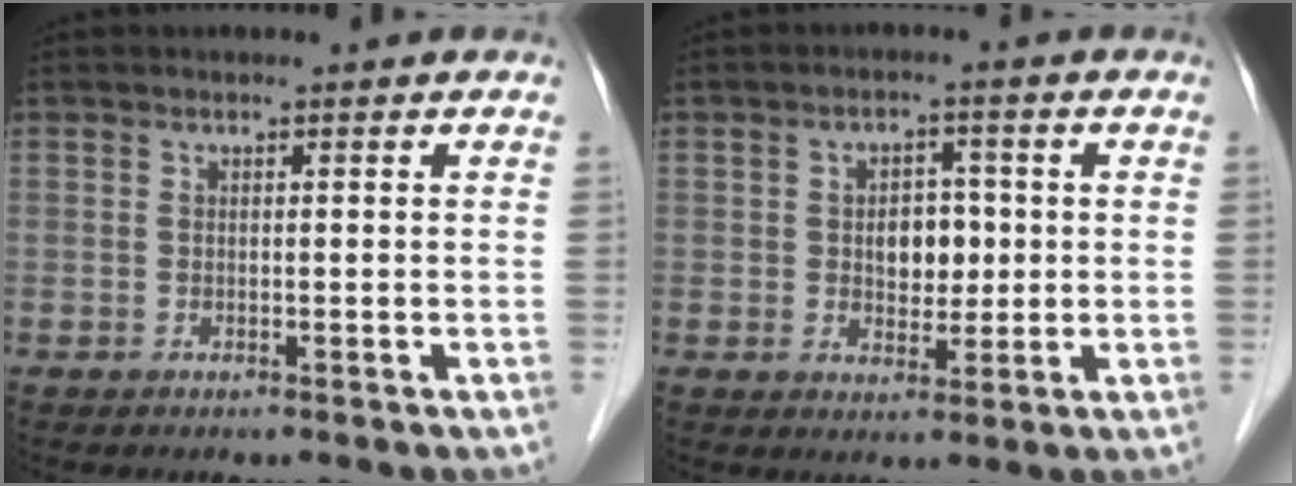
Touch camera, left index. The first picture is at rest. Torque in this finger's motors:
{"motor_torque": [0.19, 0.11, 0.05, 0.04]}